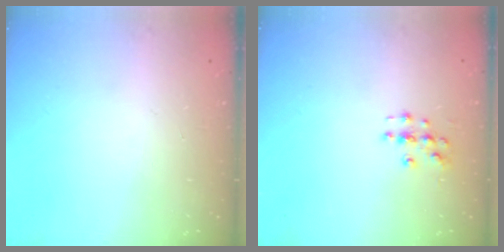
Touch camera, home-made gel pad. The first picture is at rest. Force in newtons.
{"total": 3.4, "press": 3.4, "slide": 0.2}